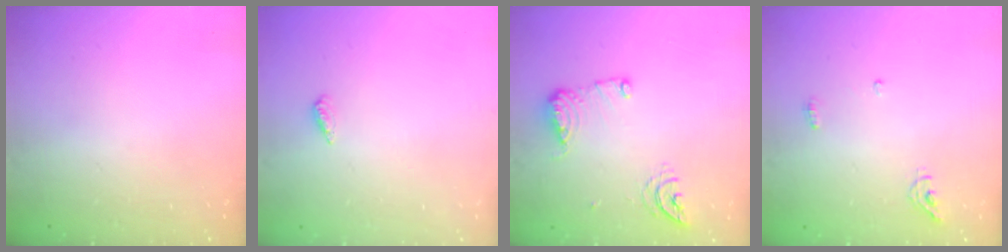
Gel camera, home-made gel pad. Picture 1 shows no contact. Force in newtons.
{"total": 2.6, "press": 2.2, "slide": 1.3}
{"total": 10.0, "press": 10.0, "slide": 0.8}
{"total": 5.1, "press": 5.0, "slide": 0.8}